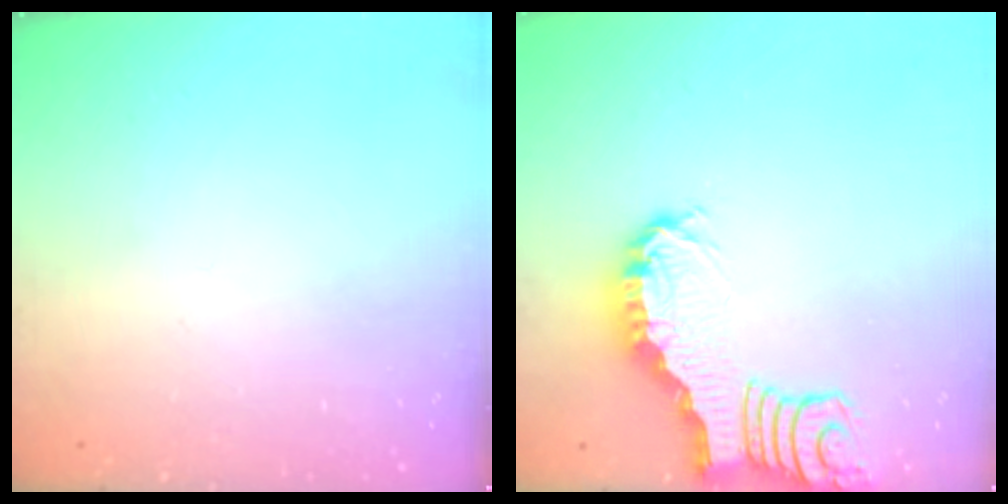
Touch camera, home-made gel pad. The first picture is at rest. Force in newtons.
{"total": 2.7, "press": 2.6, "slide": 0.4}